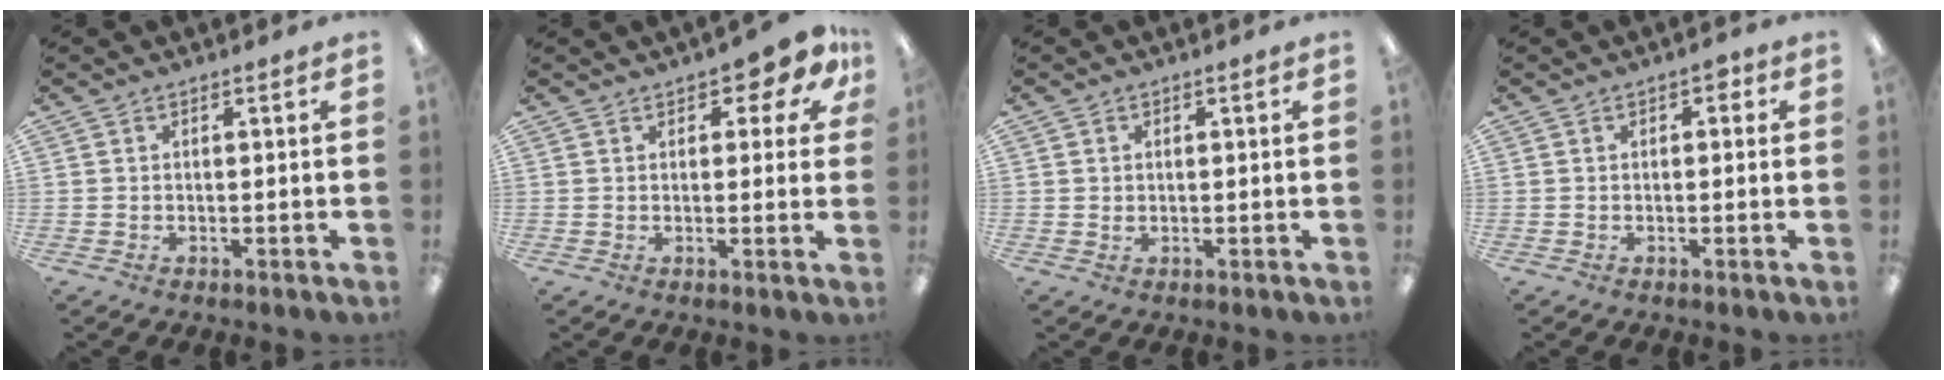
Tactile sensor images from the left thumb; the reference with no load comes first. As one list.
[{"total": 5.6, "force": [3.5, 2.7, 3.4], "torque": [-0.042, -0.012, 0.059]}, {"total": 0.8, "force": [0.3, 0.6, 0.3], "torque": [-0.007, 0.004, 0.004]}, {"total": 1.7, "force": [0.4, 1.1, 1.2], "torque": [-0.015, 0.002, 0.004]}]